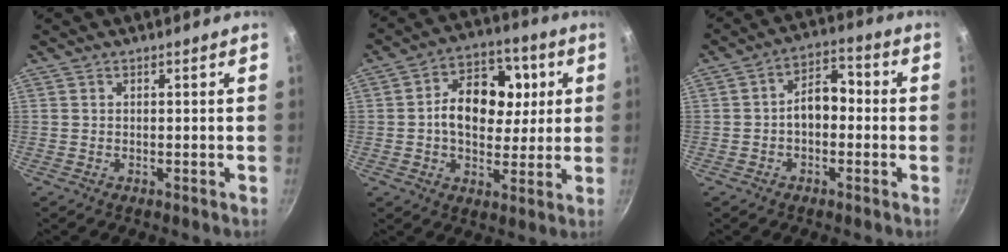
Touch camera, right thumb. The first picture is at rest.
{"total": 14.6, "force": [1.7, 10.1, 10.4], "torque": [-0.119, 0.018, 0.020]}
{"total": 7.4, "force": [-0.8, 4.8, 5.6], "torque": [-0.072, 0.031, -0.024]}